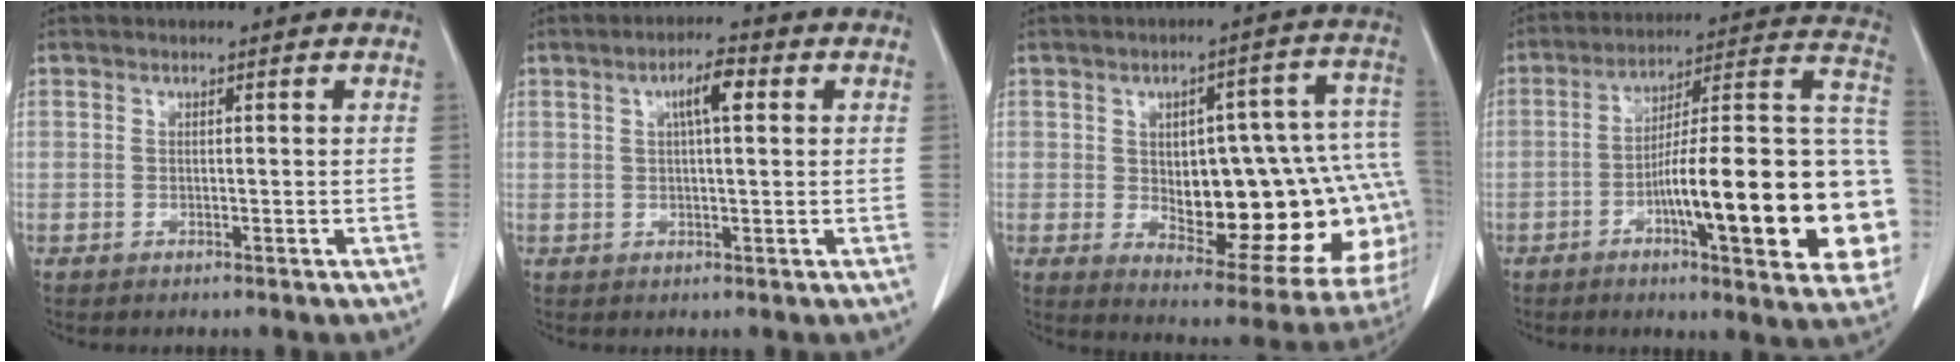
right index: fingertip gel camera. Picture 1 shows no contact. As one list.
[{"total": 4.4, "force": [1.4, 0.9, 4.1], "torque": [-0.073, 0.010, 0.023]}, {"total": 23.8, "force": [-1.8, 8.7, 22.1], "torque": [-0.204, 0.042, 0.008]}, {"total": 26.1, "force": [-6.2, 4.3, 25.0], "torque": [-0.266, 0.022, -0.084]}]